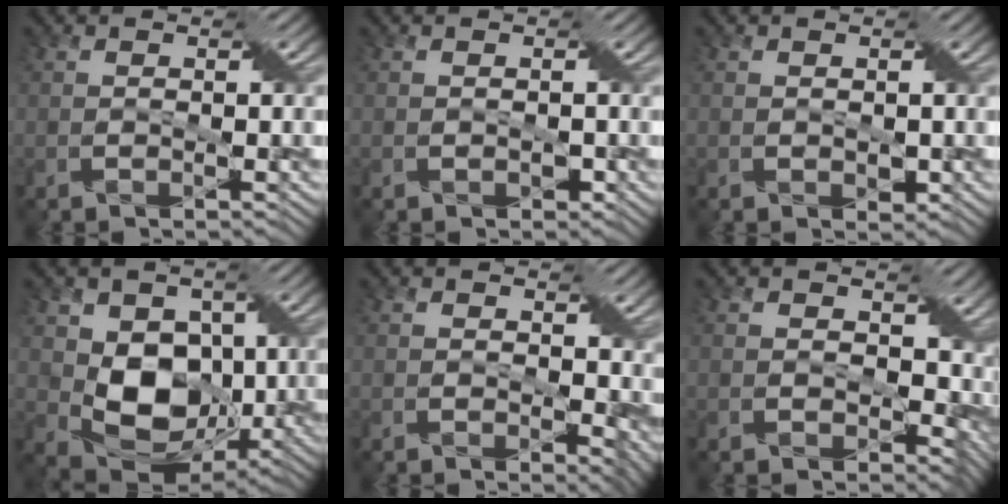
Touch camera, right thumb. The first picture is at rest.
{"total": 0.8, "force": [-0.2, 0.7, 0.2], "torque": [-0.006, -0.004, -0.003]}
{"total": 0.9, "force": [0.1, 0.8, 0.4], "torque": [-0.011, -0.004, 0.006]}
{"total": 9.6, "force": [0.7, 7.4, 6.0], "torque": [-0.120, -0.021, 0.013]}
{"total": 4.9, "force": [1.0, 3.4, 3.3], "torque": [-0.039, -0.020, 0.020]}
{"total": 7.2, "force": [0.9, 5.1, 5.1], "torque": [-0.075, -0.012, 0.008]}